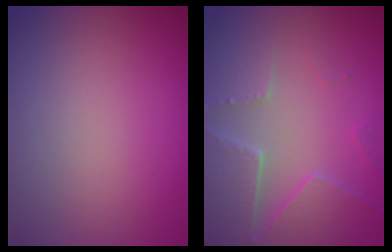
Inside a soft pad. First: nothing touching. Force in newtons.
{"total": 4.5, "press": 4.3, "slide": 1.4}